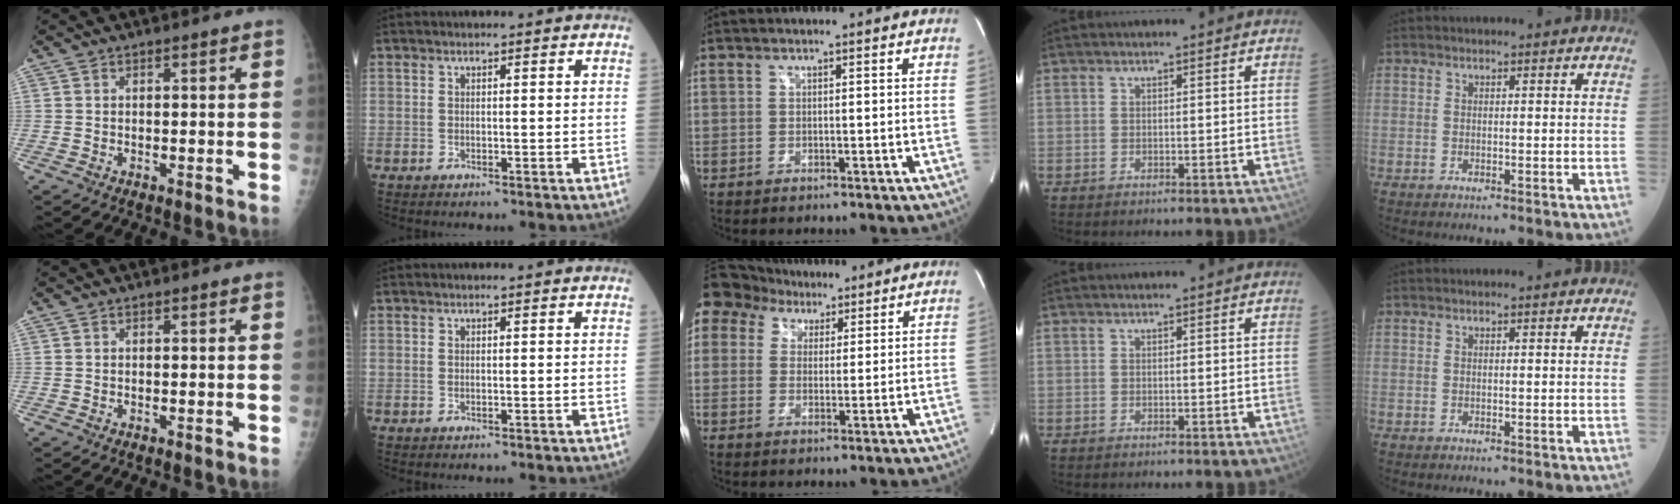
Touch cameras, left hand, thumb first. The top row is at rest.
{"middle": {"total": 14.8, "force": [8.5, 11.2, 4.4], "torque": [-0.145, 0.073, 0.162]}}